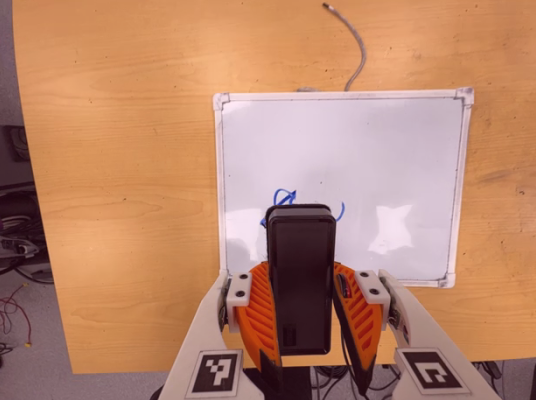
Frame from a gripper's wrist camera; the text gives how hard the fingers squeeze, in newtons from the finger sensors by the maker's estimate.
{"total": 6.6, "left": 5.9, "right": 7.3}